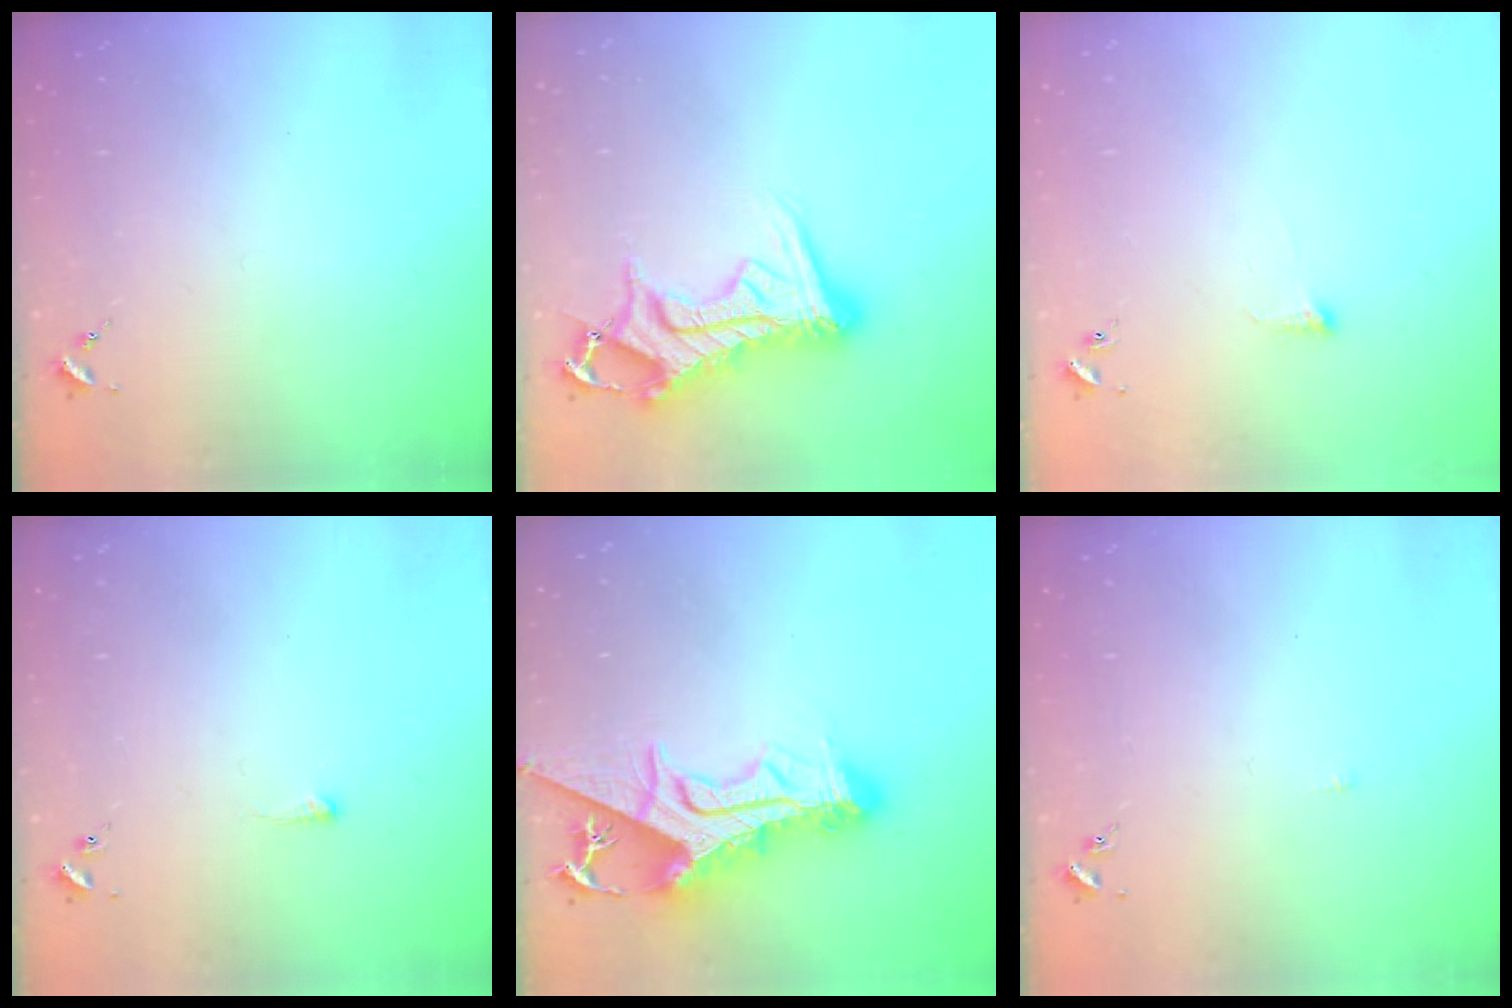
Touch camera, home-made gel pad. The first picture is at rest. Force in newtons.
{"total": 15.8, "press": 15.7, "slide": 1.6}
{"total": 2.5, "press": 2.4, "slide": 0.5}
{"total": 3.6, "press": 3.6, "slide": 0.5}
{"total": 20.1, "press": 20.1, "slide": 1.7}
{"total": 2.6, "press": 2.6, "slide": 0.3}